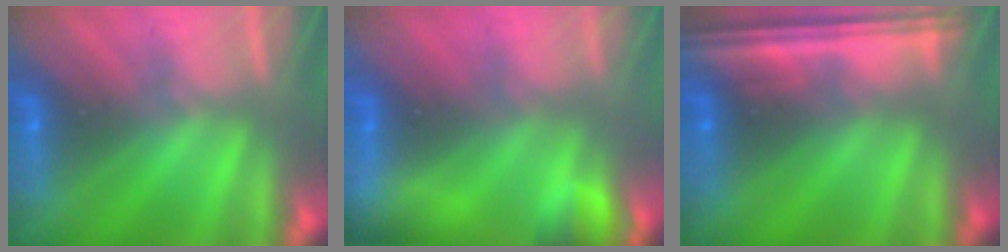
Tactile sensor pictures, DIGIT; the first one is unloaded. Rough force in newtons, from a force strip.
{"total": 4.9}
{"total": 7.3}